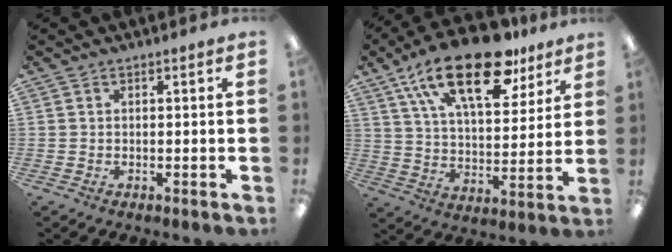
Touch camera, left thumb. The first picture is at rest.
{"total": 23.5, "force": [14.9, 10.1, 15.1], "torque": [-0.255, -0.068, 0.255]}